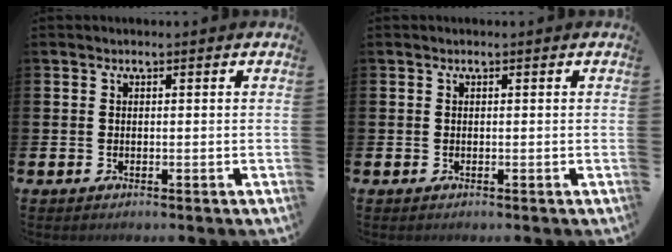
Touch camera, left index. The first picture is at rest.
{"total": 0.0}